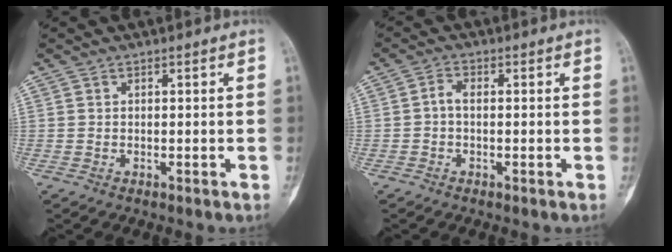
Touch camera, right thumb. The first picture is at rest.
{"total": 2.1, "force": [-0.3, 1.3, 1.6], "torque": [-0.030, 0.007, -0.010]}